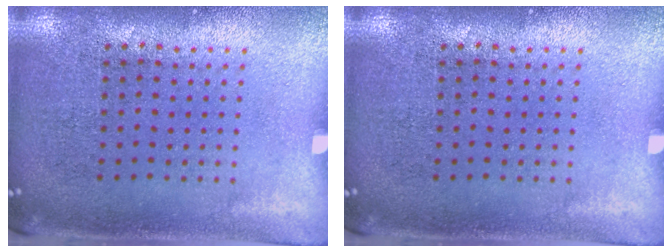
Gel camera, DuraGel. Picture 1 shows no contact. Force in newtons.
{"total": 0.0}